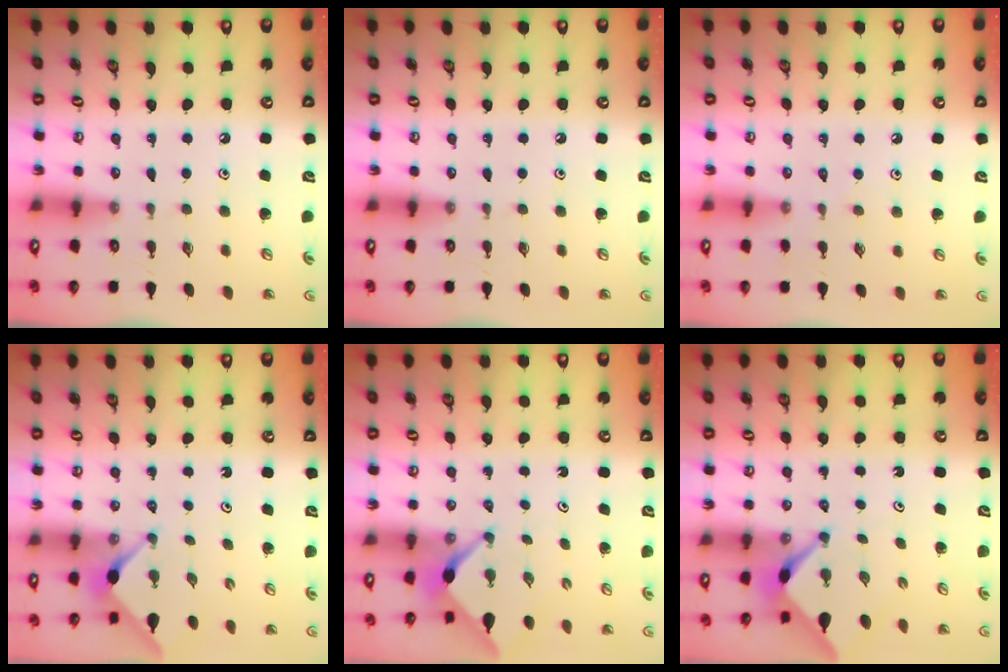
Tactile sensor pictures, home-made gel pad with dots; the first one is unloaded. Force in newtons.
{"total": 0.0}
{"total": 2.8, "press": 2.7, "slide": 0.5}
{"total": 2.9, "press": 2.8, "slide": 0.4}
{"total": 2.4, "press": 2.4, "slide": 0.1}
{"total": 3.4, "press": 3.4, "slide": 0.3}